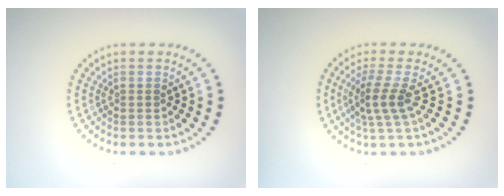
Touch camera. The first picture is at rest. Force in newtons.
{"total": 2.6, "press": 1.8, "slide": 1.9}